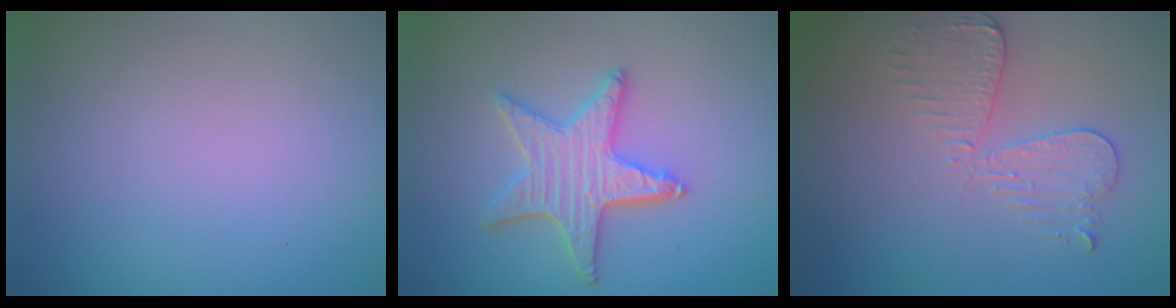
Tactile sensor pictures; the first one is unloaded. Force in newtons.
{"total": 4.2, "press": 3.9, "slide": 1.4}
{"total": 3.0, "press": 2.7, "slide": 1.2}